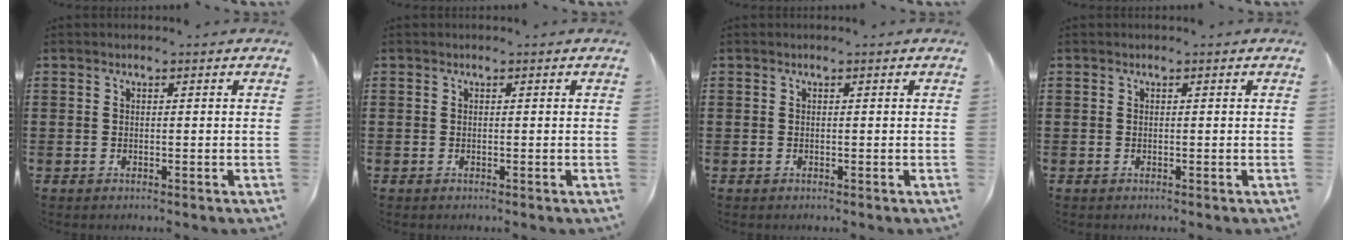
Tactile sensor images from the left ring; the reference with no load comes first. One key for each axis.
{"total": 0.0}
{"total": 0.0}
{"total": 0.0}